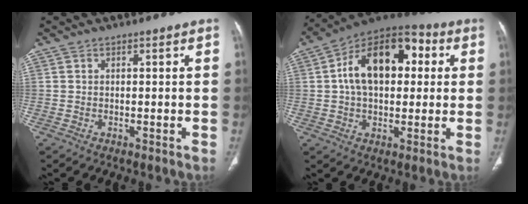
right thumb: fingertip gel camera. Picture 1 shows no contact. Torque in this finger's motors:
{"motor_torque": [1.78, 3.17, 1.49, -0.08, 0.15]}